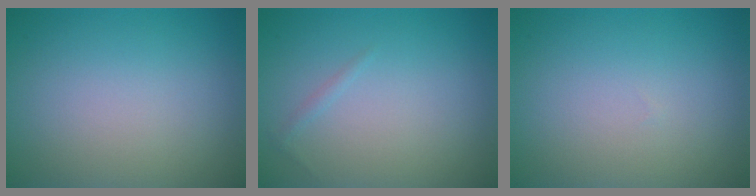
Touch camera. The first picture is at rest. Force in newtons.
{"total": 0.5, "press": 0.5, "slide": 0.0}
{"total": 0.0}